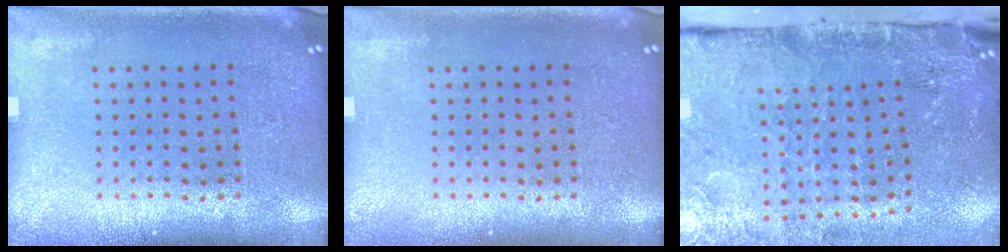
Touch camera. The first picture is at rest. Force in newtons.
{"total": 0.0}
{"total": 3.9, "press": 3.4, "slide": 1.8}